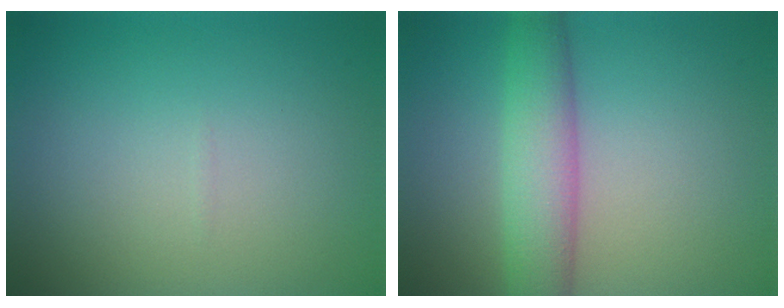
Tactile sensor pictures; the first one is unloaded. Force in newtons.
{"total": 5.0, "press": 5.0, "slide": 0.4}